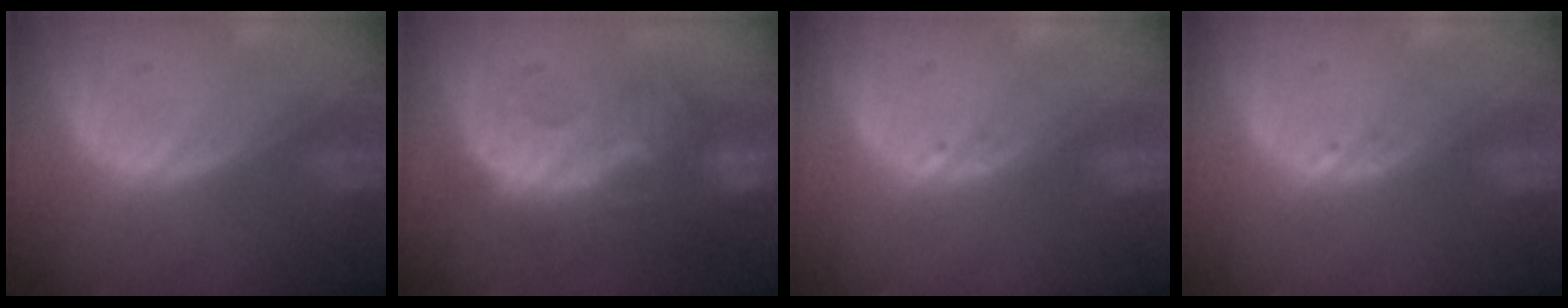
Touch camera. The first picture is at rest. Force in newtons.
{"total": 9.4, "press": 9.2, "slide": 2.0}
{"total": 0.6, "press": 0.6, "slide": 0.1}
{"total": 0.6, "press": 0.6, "slide": 0.1}